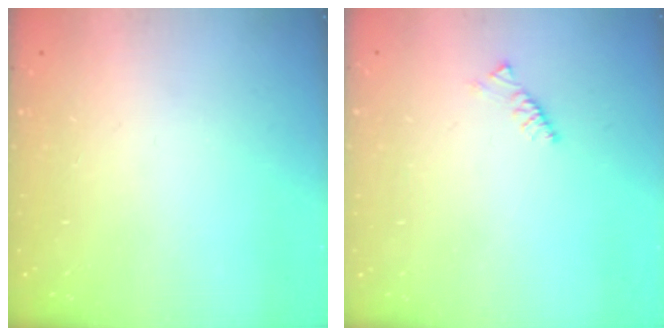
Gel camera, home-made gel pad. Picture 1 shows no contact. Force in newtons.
{"total": 2.4, "press": 2.3, "slide": 0.6}